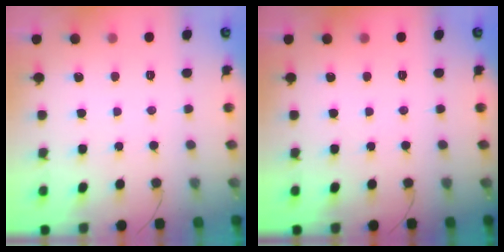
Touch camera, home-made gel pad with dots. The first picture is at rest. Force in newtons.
{"total": 0.0}